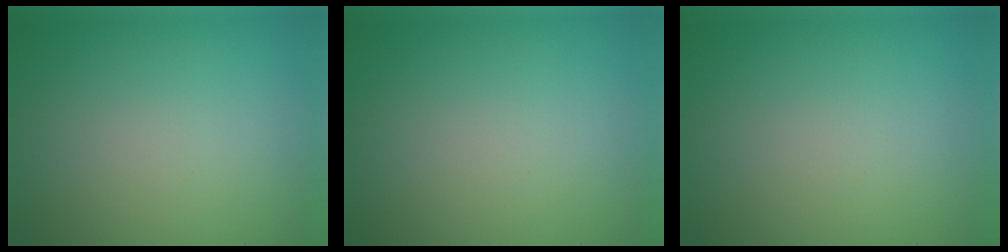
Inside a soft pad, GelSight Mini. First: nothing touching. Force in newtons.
{"total": 0.0}
{"total": 0.0}